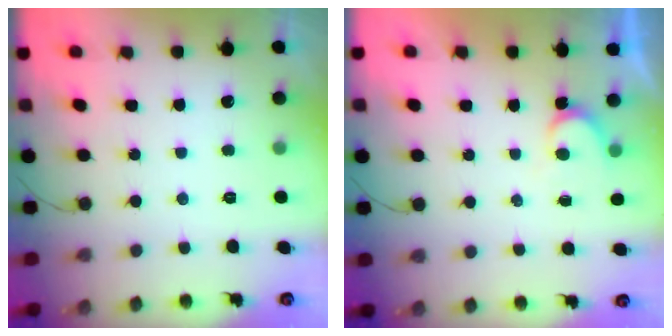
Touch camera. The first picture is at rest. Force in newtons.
{"total": 4.0, "press": 4.0, "slide": 0.5}